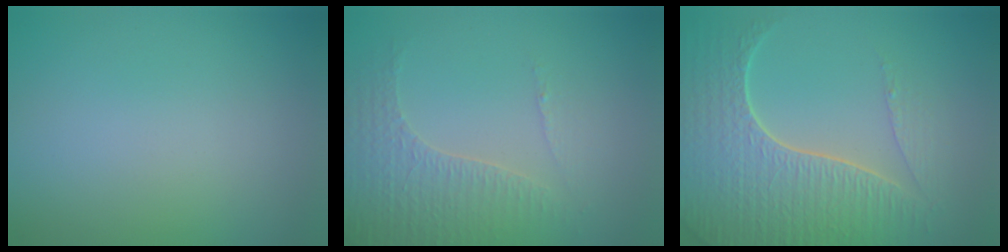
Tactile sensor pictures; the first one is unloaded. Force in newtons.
{"total": 4.3, "press": 3.1, "slide": 3.0}
{"total": 7.5, "press": 5.6, "slide": 5.1}